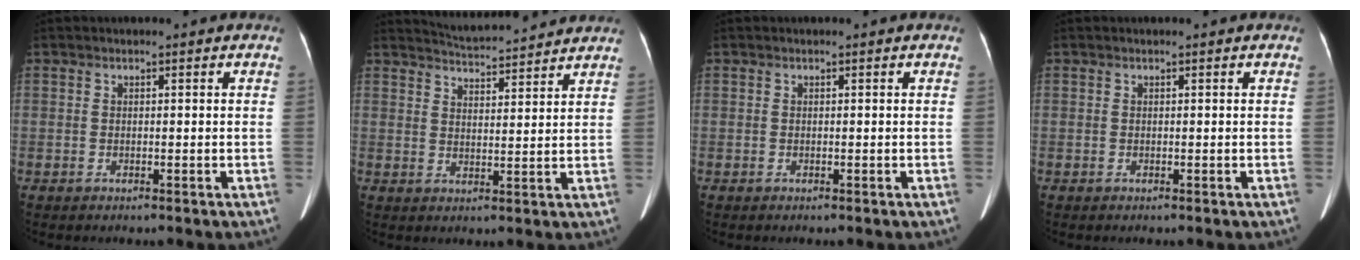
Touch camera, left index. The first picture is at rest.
{"total": 9.8, "force": [9.6, 0.5, 2.3], "torque": [-0.048, 0.019, 0.135]}
{"total": 0.0}
{"total": 0.0}